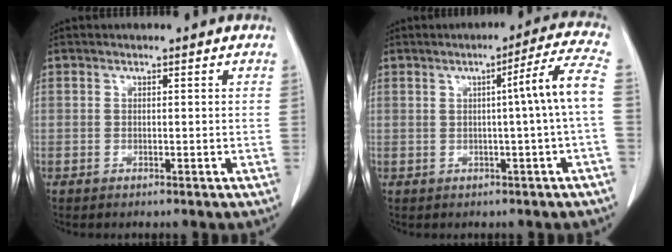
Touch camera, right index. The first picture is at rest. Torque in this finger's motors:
{"motor_torque": [0.47, -0.25, 0.32, 0.07]}